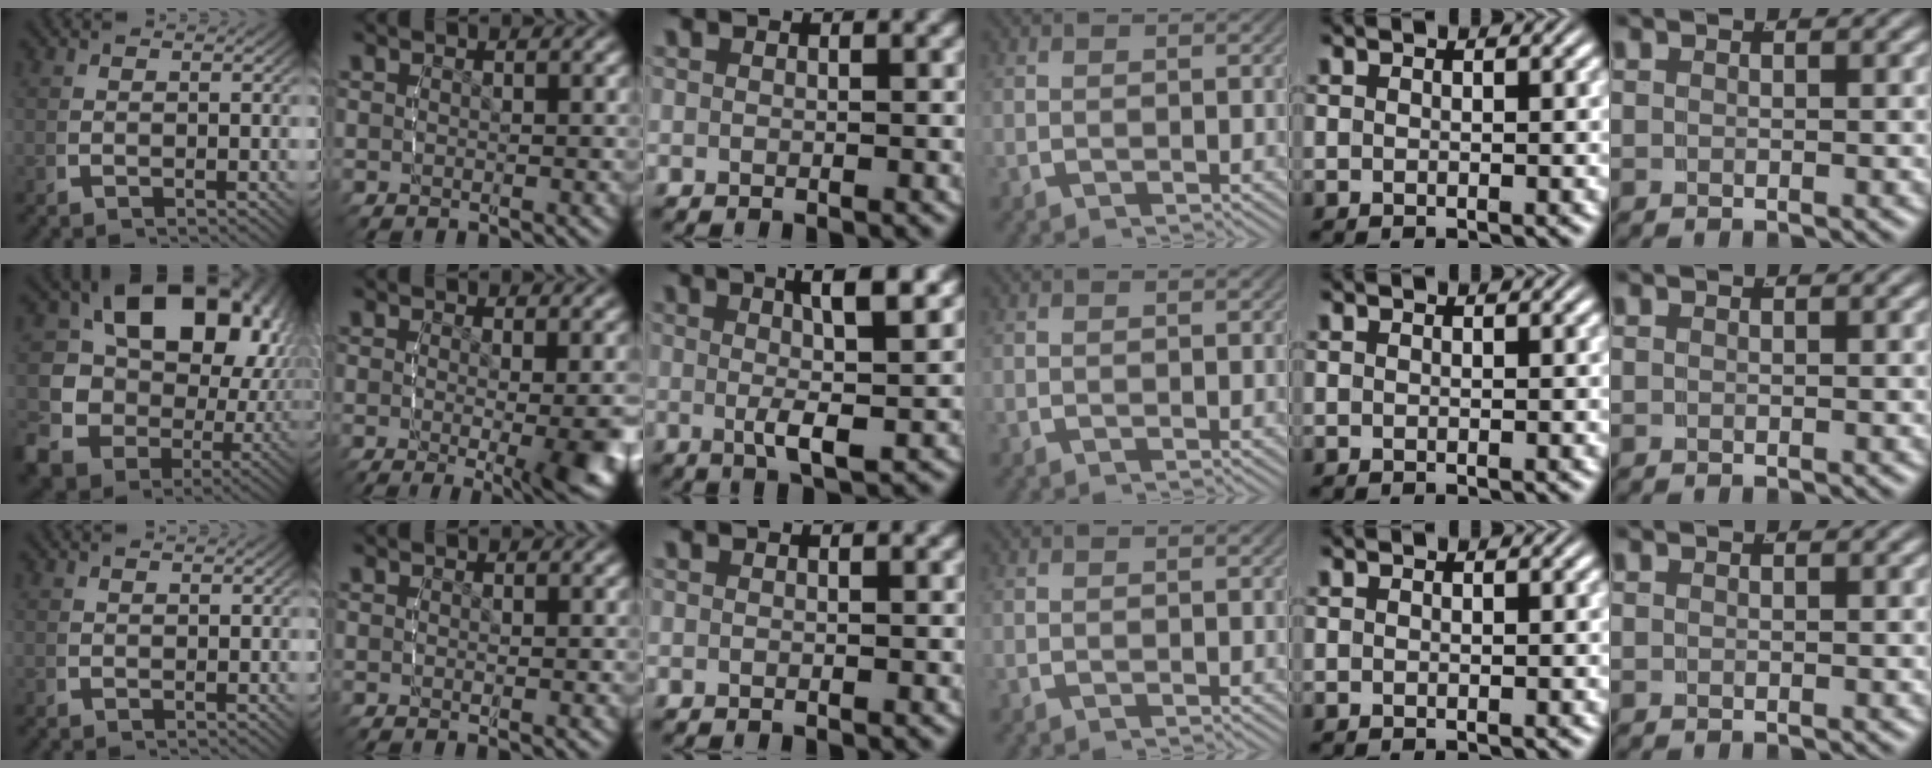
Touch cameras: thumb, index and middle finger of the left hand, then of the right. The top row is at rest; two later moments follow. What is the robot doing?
{"motion": "lift_and_place", "object": "lipstick"}